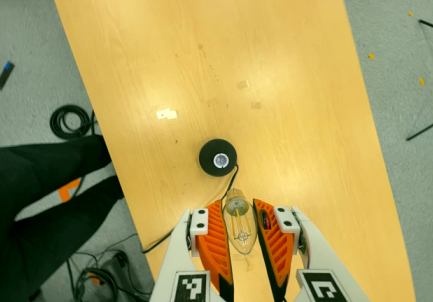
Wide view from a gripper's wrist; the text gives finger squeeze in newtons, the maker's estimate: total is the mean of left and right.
{"total": 13.8, "left": 15.1, "right": 12.5}